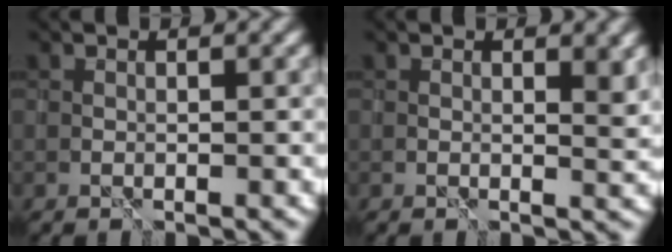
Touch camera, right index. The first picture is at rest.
{"total": 2.2, "force": [0.6, 0.8, 2.0], "torque": [-0.024, -0.001, 0.011]}